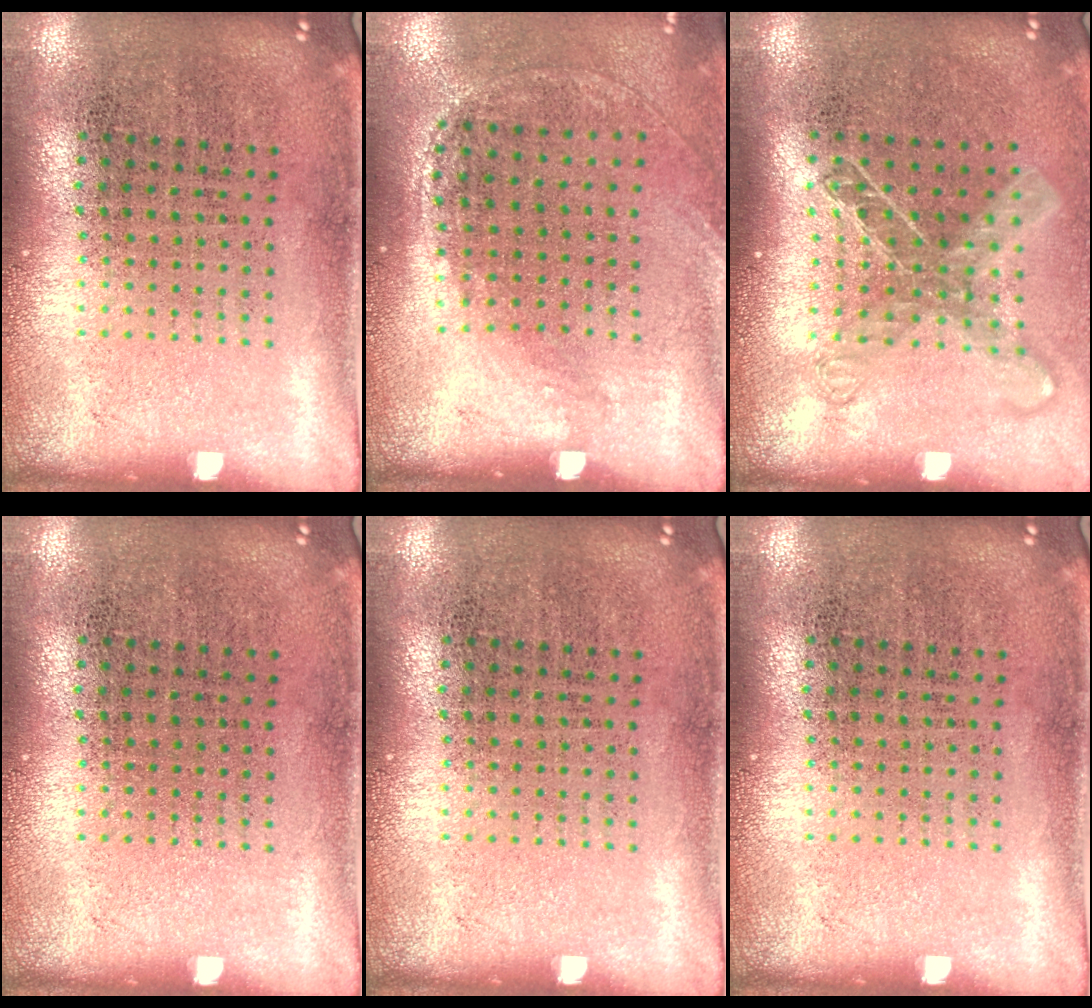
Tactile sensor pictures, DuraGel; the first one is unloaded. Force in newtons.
{"total": 1.3, "press": 0.9, "slide": 0.9}
{"total": 1.4, "press": 1.2, "slide": 0.8}
{"total": 0.0}
{"total": 0.0}
{"total": 0.0}